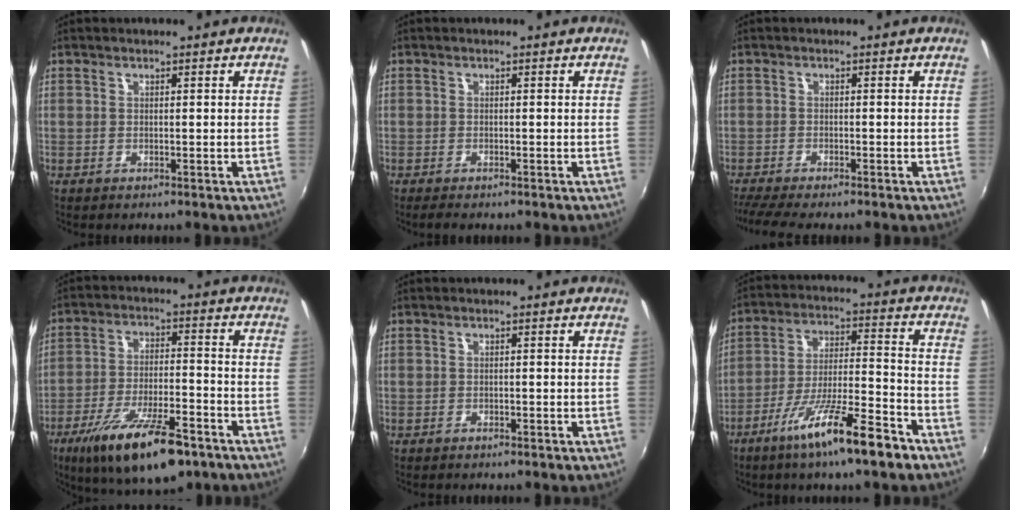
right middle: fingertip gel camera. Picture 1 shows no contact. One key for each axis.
{"total": 1.8, "fx": -1.5, "fy": 0.4, "fz": 0.9, "tx": -0.019, "ty": -0.010, "tz": -0.026}
{"total": 5.9, "fx": -5.1, "fy": 0.2, "fz": 3.0, "tx": -0.077, "ty": -0.025, "tz": -0.089}
{"total": 17.3, "fx": -11.1, "fy": 5.3, "fz": 12.2, "tx": -0.227, "ty": -0.031, "tz": -0.180}
{"total": 1.0, "fx": -0.8, "fy": 0.4, "fz": 0.4, "tx": -0.009, "ty": -0.002, "tz": -0.014}
{"total": 14.2, "fx": -9.4, "fy": 1.3, "fz": 10.6, "tx": -0.202, "ty": -0.018, "tz": -0.162}